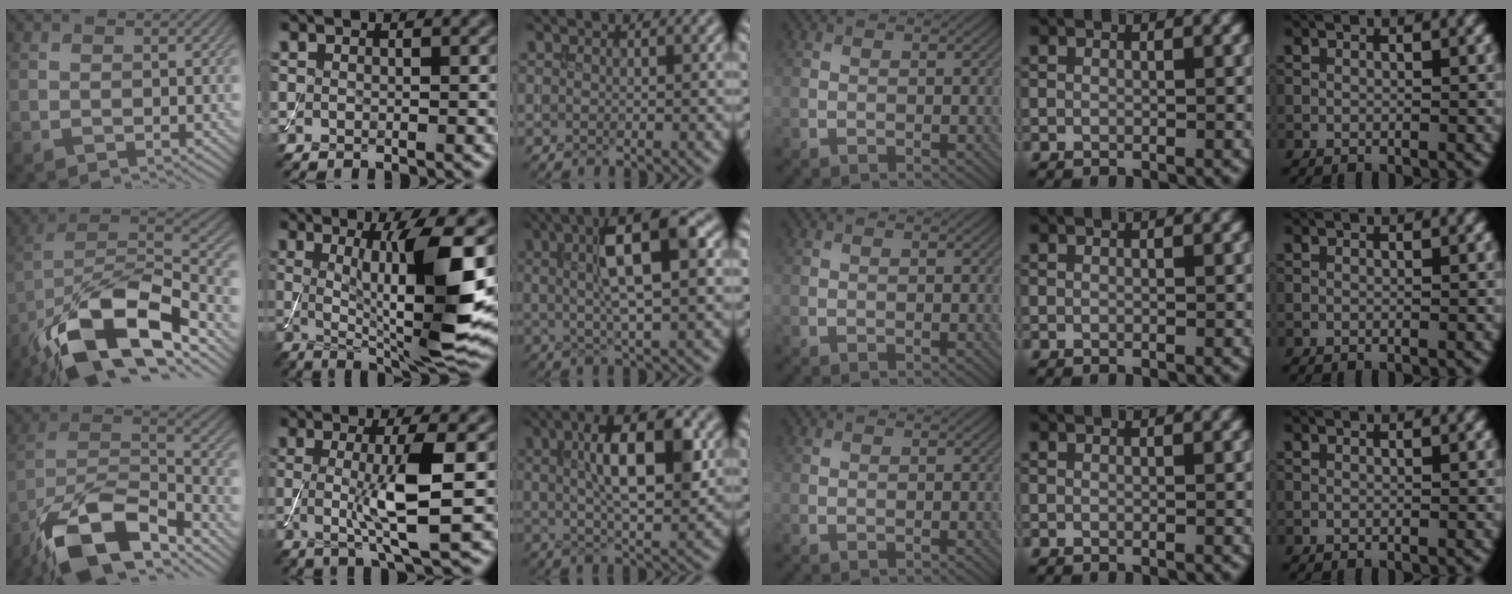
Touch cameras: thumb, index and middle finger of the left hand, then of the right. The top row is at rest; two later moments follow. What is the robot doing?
{"motion": "assemble", "object": "toy tower of hanoi"}